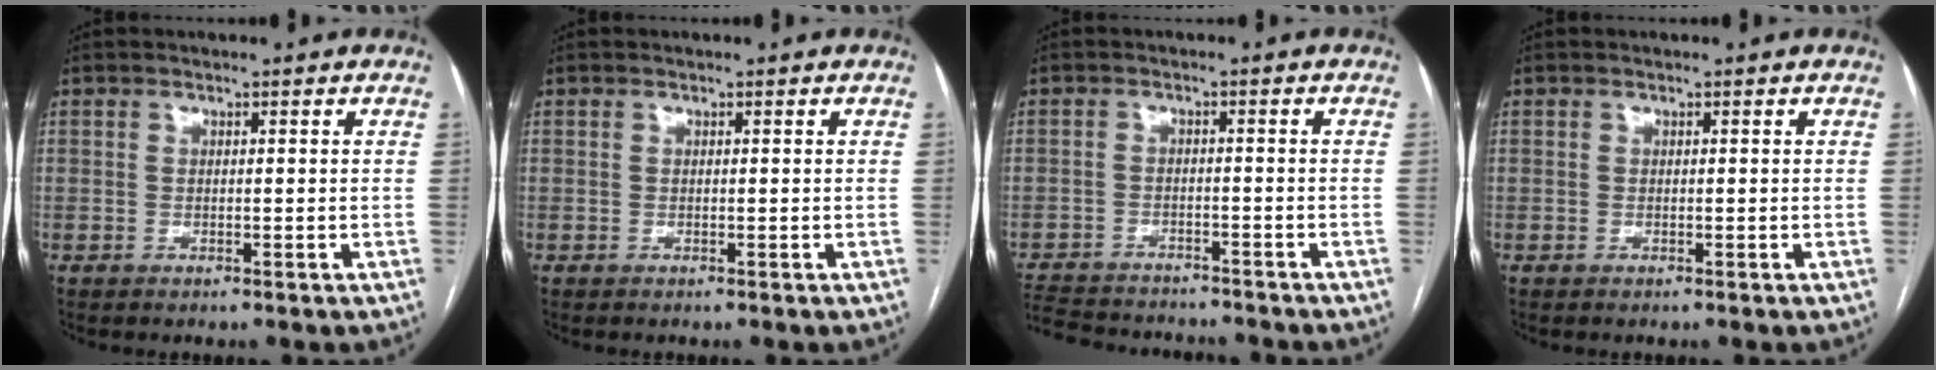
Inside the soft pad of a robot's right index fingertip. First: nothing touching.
{"total": 0.0}
{"total": 14.3, "force": [-13.0, 3.6, 4.8], "torque": [-0.125, -0.008, -0.184]}
{"total": 0.0}